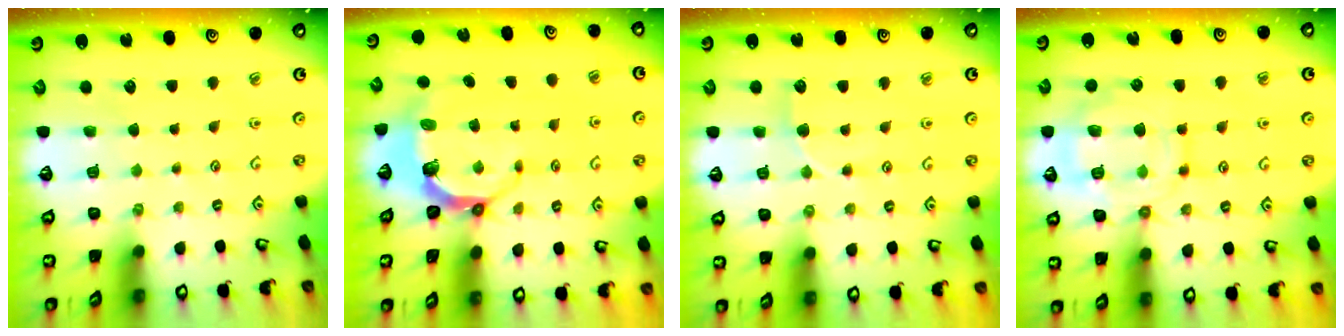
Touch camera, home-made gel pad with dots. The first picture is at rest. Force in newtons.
{"total": 7.0, "press": 5.8, "slide": 3.9}
{"total": 5.2, "press": 5.1, "slide": 0.6}
{"total": 12.7, "press": 12.7, "slide": 1.2}